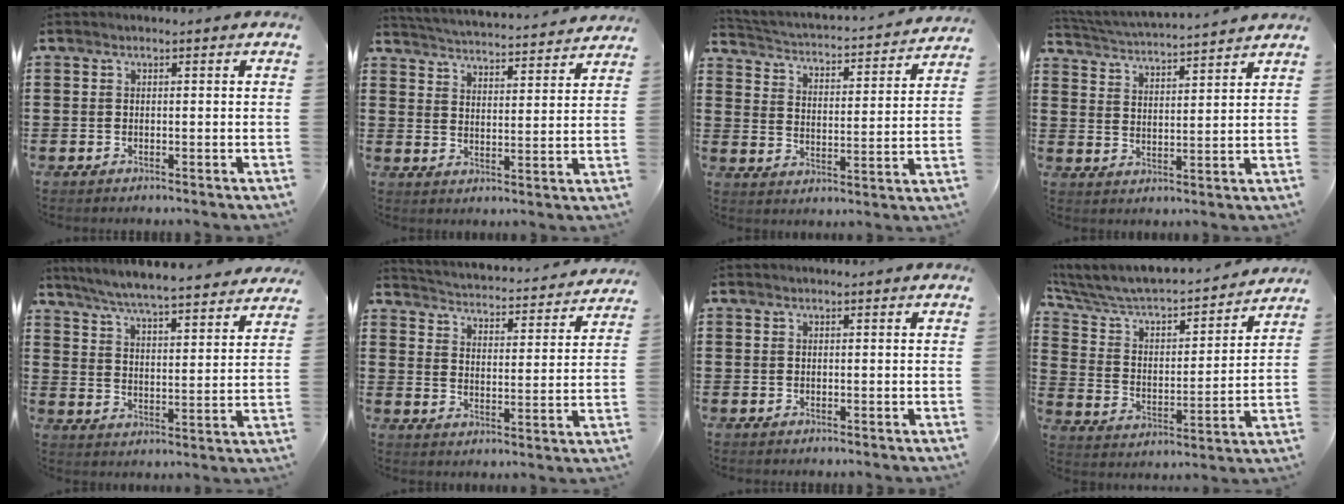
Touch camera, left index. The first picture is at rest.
{"total": 3.9, "force": [3.9, -0.7, 0.1], "torque": [-0.024, -0.037, 0.061]}
{"total": 2.1, "force": [2.1, 0.0, 0.2], "torque": [-0.024, -0.031, 0.023]}
{"total": 4.0, "force": [3.9, -0.5, 0.5], "torque": [-0.031, -0.029, 0.064]}
{"total": 6.0, "force": [5.7, -0.3, 1.6], "torque": [-0.059, -0.042, 0.097]}
{"total": 3.0, "force": [3.0, -0.3, -0.1], "torque": [-0.021, -0.034, 0.042]}
{"total": 0.0}
{"total": 5.5, "force": [5.1, 1.2, 1.6], "torque": [-0.060, -0.047, 0.078]}